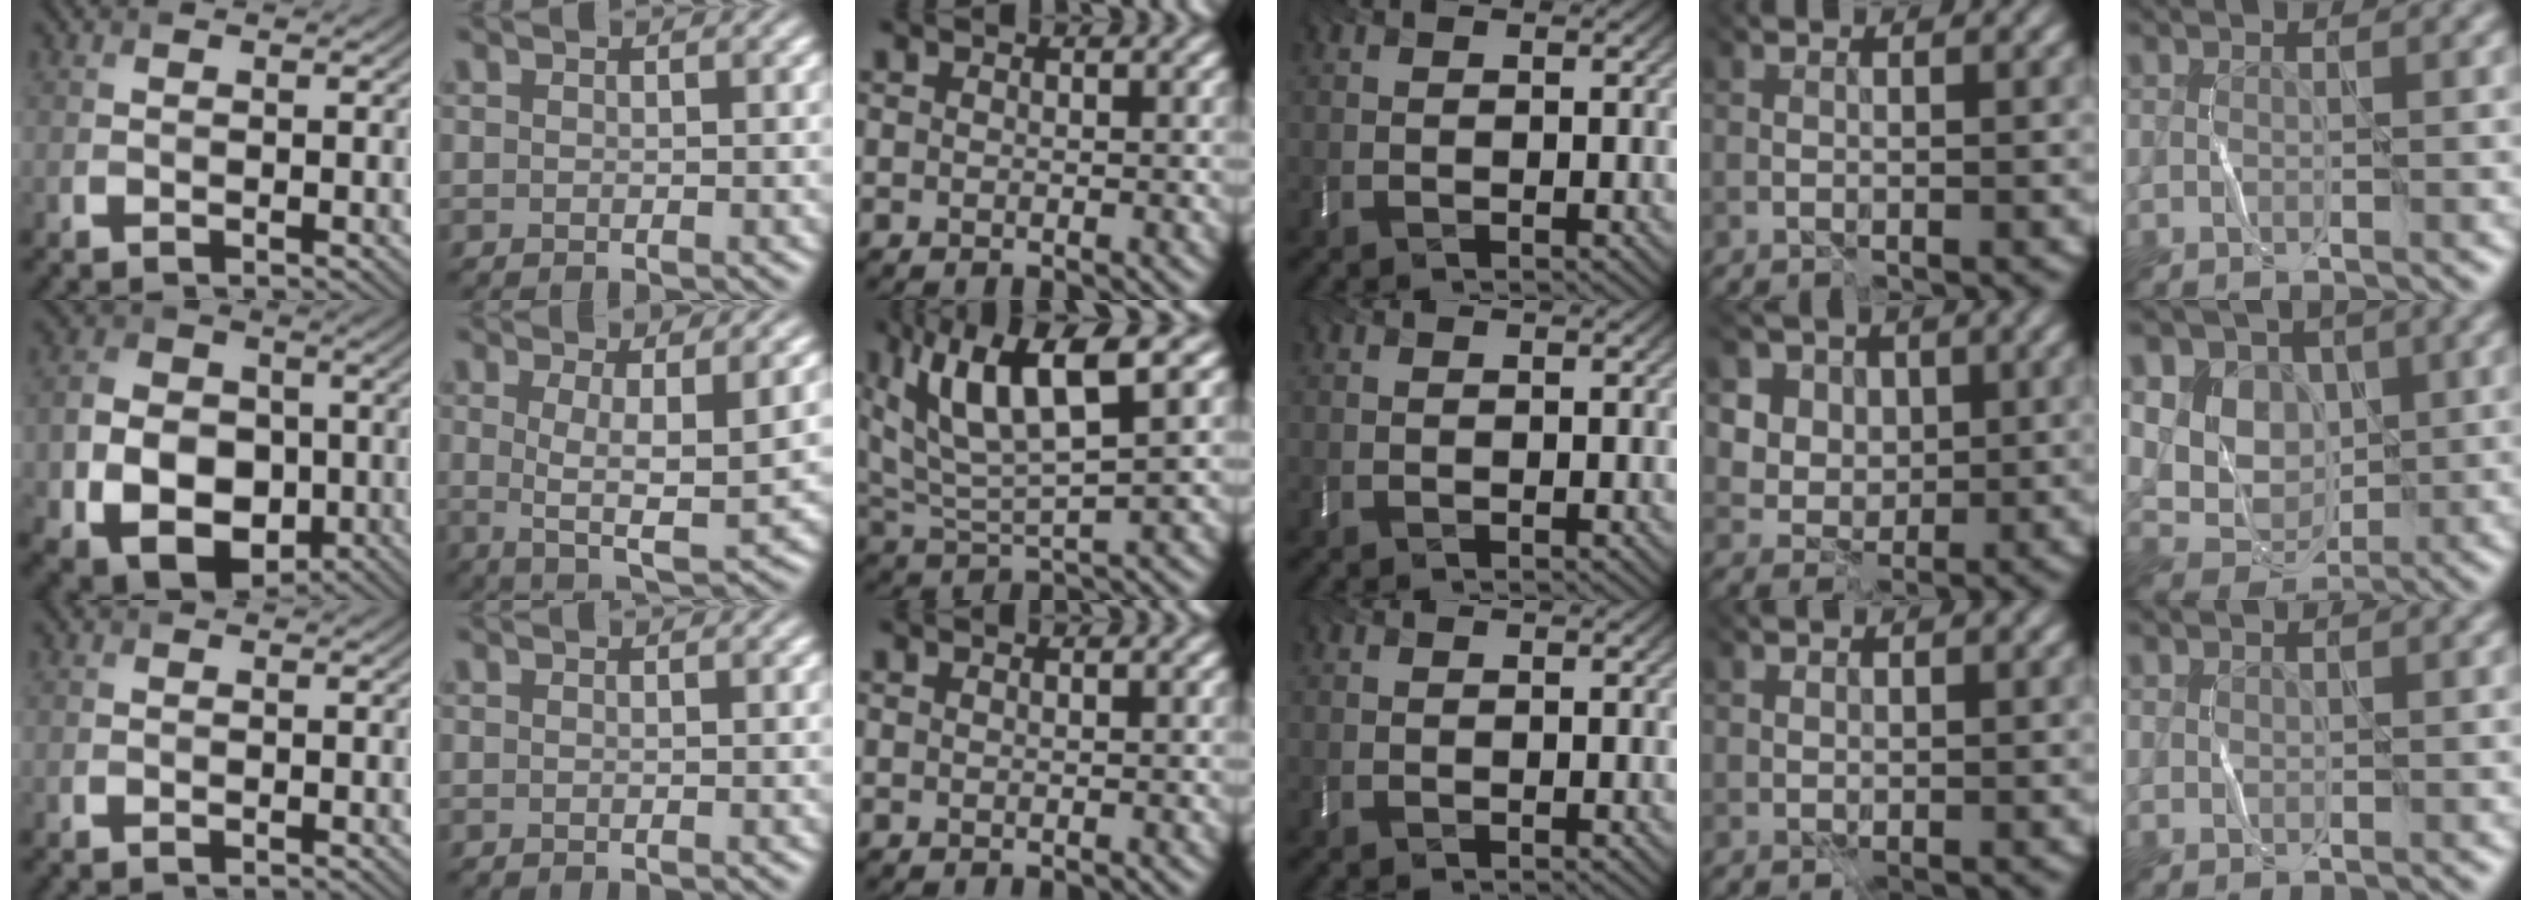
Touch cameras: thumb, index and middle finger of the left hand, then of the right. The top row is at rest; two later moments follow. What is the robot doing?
{"motion": "fold", "object": "bubble wrap"}